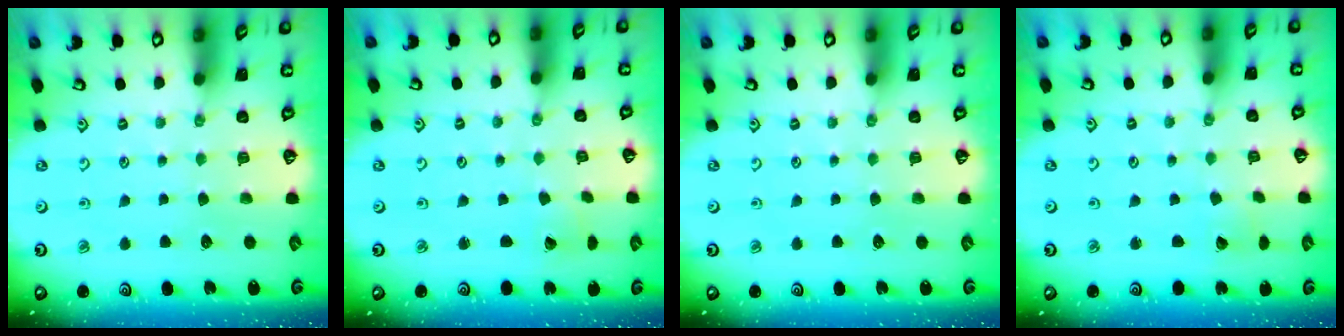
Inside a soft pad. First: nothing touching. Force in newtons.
{"total": 2.4, "press": 2.4, "slide": 0.1}
{"total": 0.0}
{"total": 2.6, "press": 2.6, "slide": 0.4}